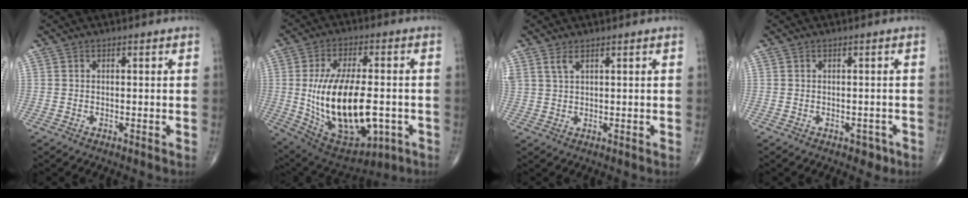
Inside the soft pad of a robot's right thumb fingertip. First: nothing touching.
{"total": 22.6, "force": [-3.2, 11.3, 19.3], "torque": [-0.336, 0.003, -0.021]}
{"total": 2.1, "force": [1.4, 0.6, 1.4], "torque": [-0.034, 0.000, 0.037]}
{"total": 1.8, "force": [-0.9, 1.3, 0.8], "torque": [0.005, 0.004, -0.009]}